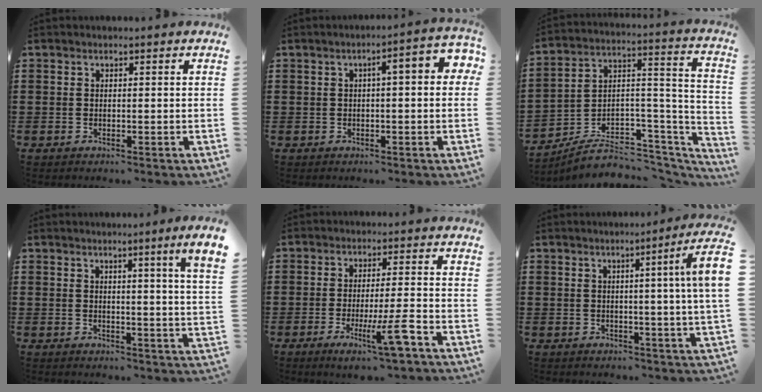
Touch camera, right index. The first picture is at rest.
{"total": 3.9, "force": [0.1, 0.6, 3.8], "torque": [-0.063, 0.001, -0.003]}
{"total": 5.2, "force": [-3.8, 3.0, 1.9], "torque": [-0.040, -0.005, -0.072]}
{"total": 3.4, "force": [2.0, -1.2, 2.4], "torque": [-0.043, -0.010, 0.030]}
{"total": 8.2, "force": [-3.8, 0.4, 7.2], "torque": [-0.124, -0.016, -0.063]}
{"total": 6.2, "force": [1.0, -0.7, 6.1], "torque": [-0.095, -0.018, 0.009]}